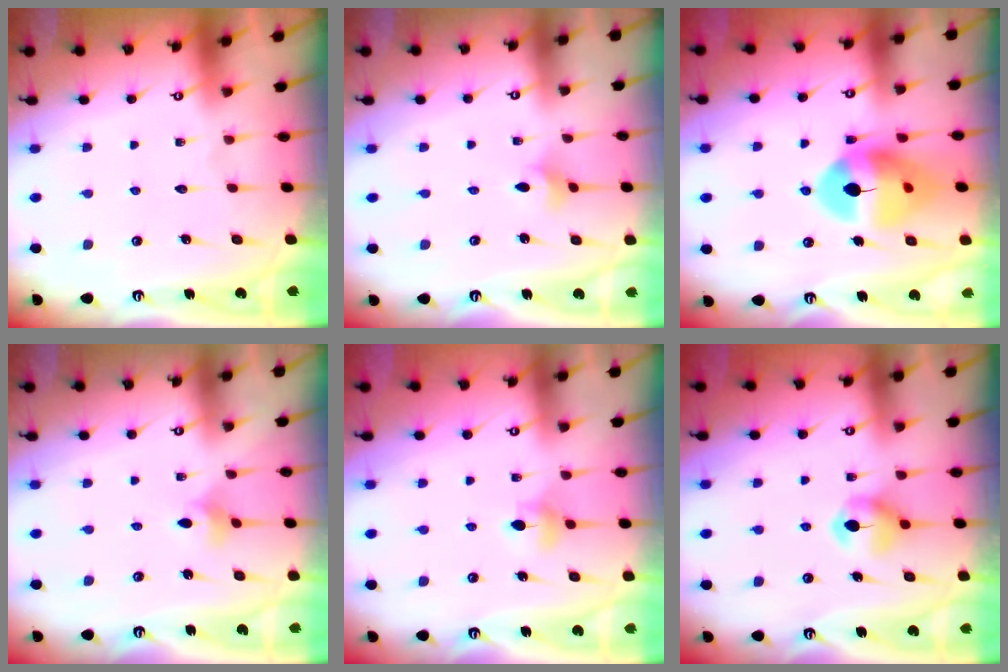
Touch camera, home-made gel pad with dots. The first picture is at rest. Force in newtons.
{"total": 2.8, "press": 2.8, "slide": 0.6}
{"total": 13.6, "press": 13.5, "slide": 1.6}
{"total": 4.4, "press": 4.4, "slide": 0.4}
{"total": 4.6, "press": 4.5, "slide": 0.9}
{"total": 6.4, "press": 6.4, "slide": 0.6}